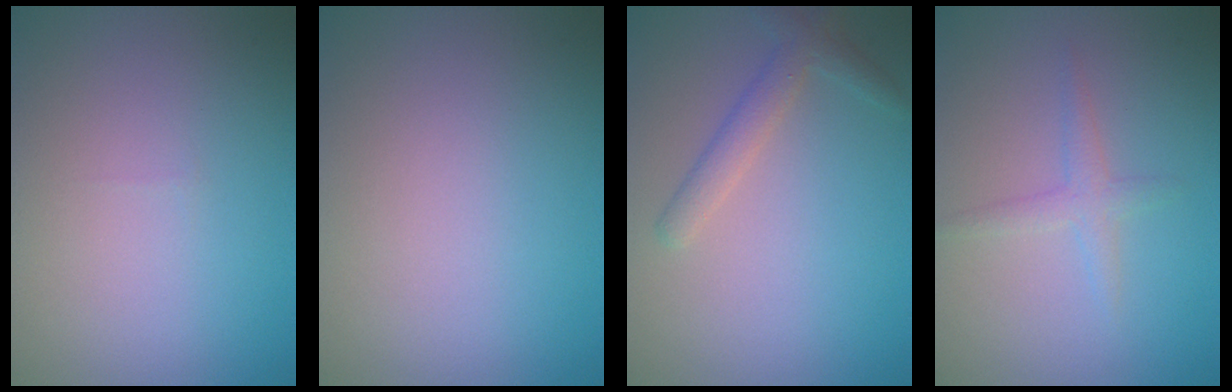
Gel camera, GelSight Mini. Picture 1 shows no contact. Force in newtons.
{"total": 0.0}
{"total": 2.2, "press": 2.2, "slide": 0.1}
{"total": 1.6, "press": 1.6, "slide": 0.1}